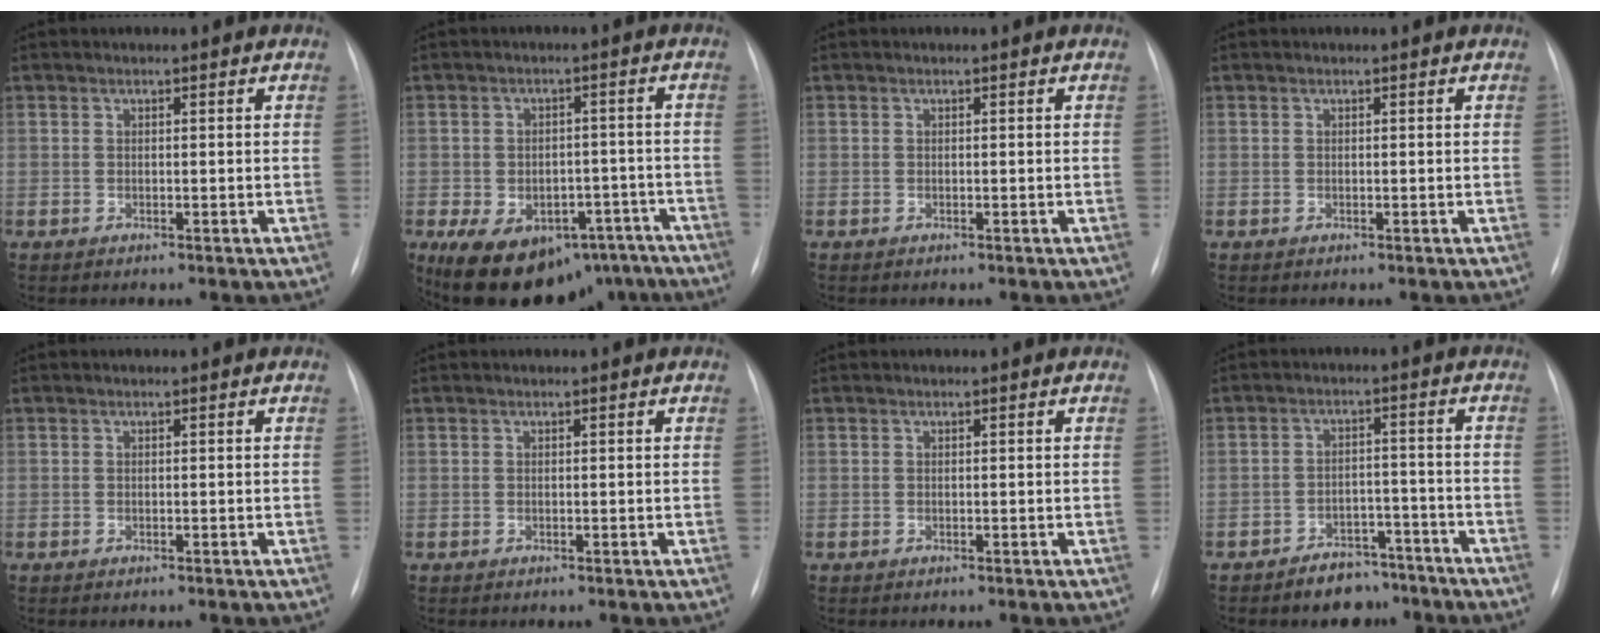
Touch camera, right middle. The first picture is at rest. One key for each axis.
{"total": 18.3, "fx": -12.6, "fy": 10.5, "fz": 8.3, "tx": -0.135, "ty": 0.011, "tz": -0.154}
{"total": 0.0}
{"total": 0.0}
{"total": 0.0}
{"total": 0.0}
{"total": 0.0}
{"total": 6.3, "fx": -5.1, "fy": 3.4, "fz": 1.6, "tx": -0.017, "ty": 0.015, "tz": -0.074}